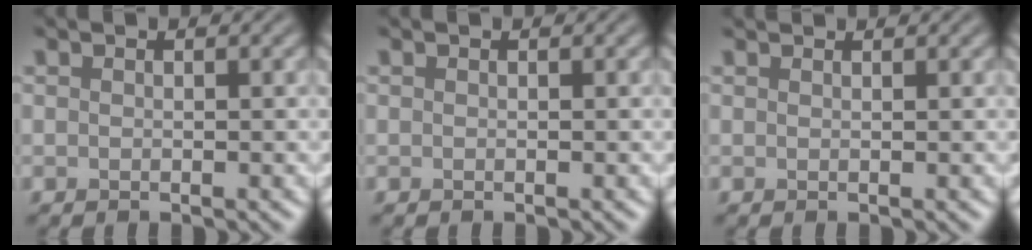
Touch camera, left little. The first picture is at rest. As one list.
[{"total": 0.0}, {"total": 1.3, "force": [1.3, 0.1, 0.3], "torque": [-0.012, -0.003, 0.012]}]